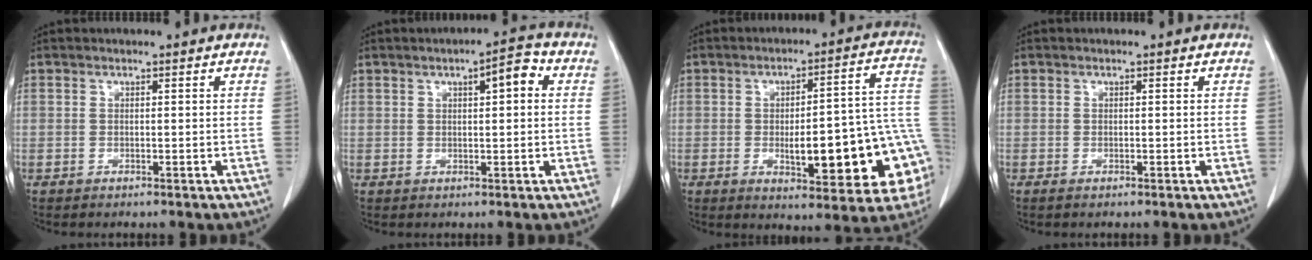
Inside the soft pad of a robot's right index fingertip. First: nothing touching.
{"total": 5.2, "force": [1.6, 1.6, 4.7], "torque": [-0.072, 0.020, 0.023]}
{"total": 21.2, "force": [-4.8, 5.4, 20.0], "torque": [-0.185, 0.034, -0.042]}
{"total": 1.0, "force": [-0.4, 0.5, 0.7], "torque": [-0.020, -0.002, -0.007]}